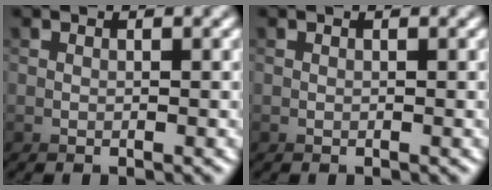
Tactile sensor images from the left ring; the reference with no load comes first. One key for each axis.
{"total": 0.0}